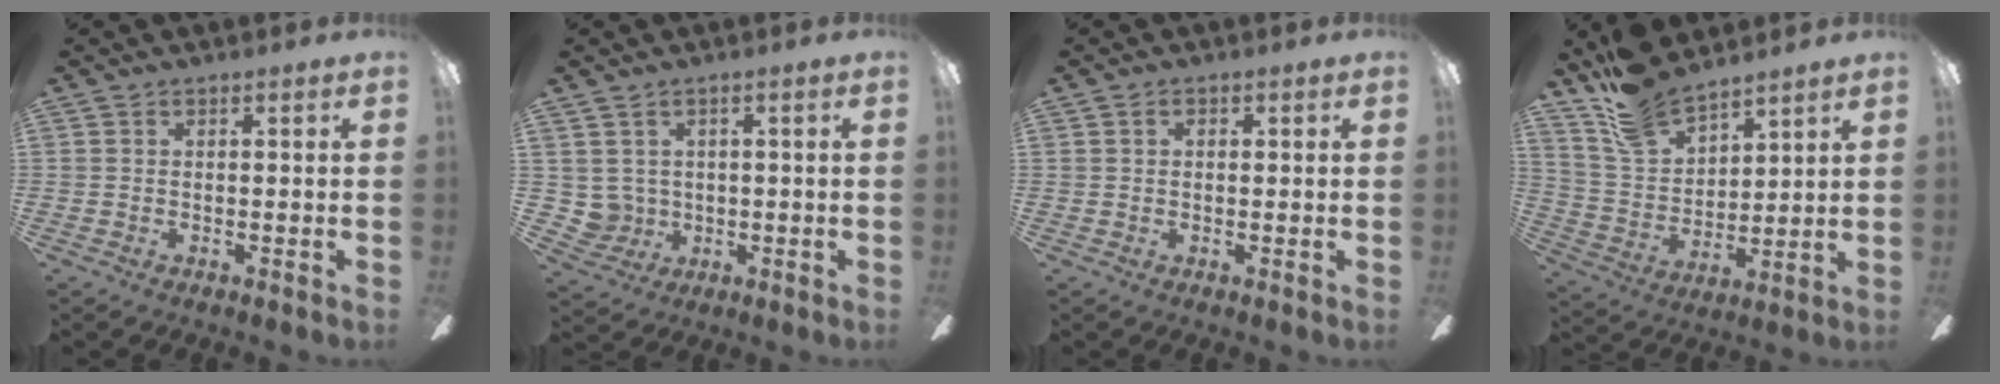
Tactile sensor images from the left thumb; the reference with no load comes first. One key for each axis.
{"total": 4.0, "fx": 1.4, "fy": 3.8, "fz": 0.1, "tx": -0.027, "ty": -0.003, "tz": 0.028}
{"total": 1.0, "fx": 0.3, "fy": 0.7, "fz": 0.6, "tx": -0.011, "ty": 0.005, "tz": 0.005}
{"total": 12.6, "fx": 10.9, "fy": 4.8, "fz": 4.1, "tx": -0.106, "ty": -0.063, "tz": 0.210}